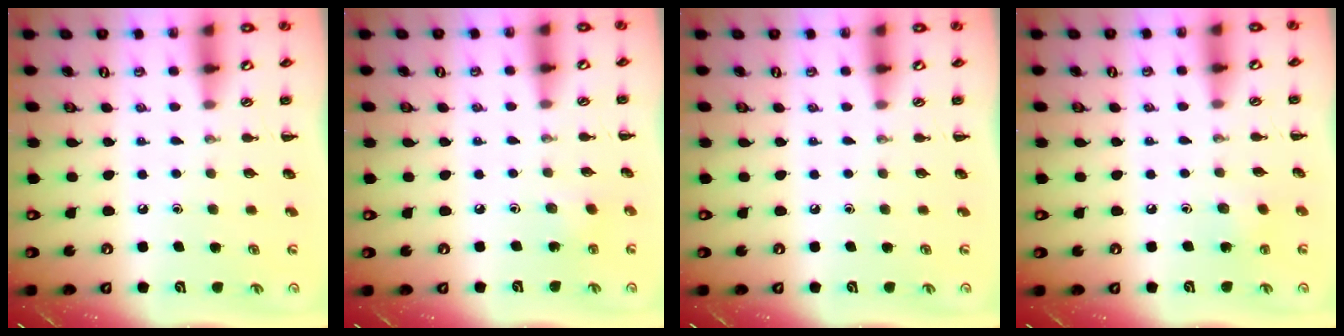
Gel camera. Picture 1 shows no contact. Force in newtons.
{"total": 2.6, "press": 2.5, "slide": 0.9}
{"total": 0.0}
{"total": 2.6, "press": 2.5, "slide": 0.7}